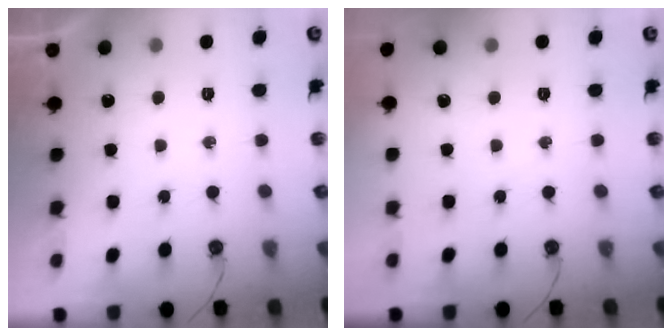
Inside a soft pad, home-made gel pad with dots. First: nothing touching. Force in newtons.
{"total": 0.0}